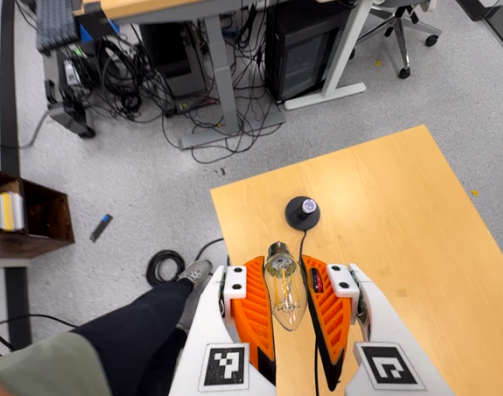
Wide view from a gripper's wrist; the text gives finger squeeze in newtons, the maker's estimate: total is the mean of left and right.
{"total": 19.5, "left": 20.9, "right": 18.2}